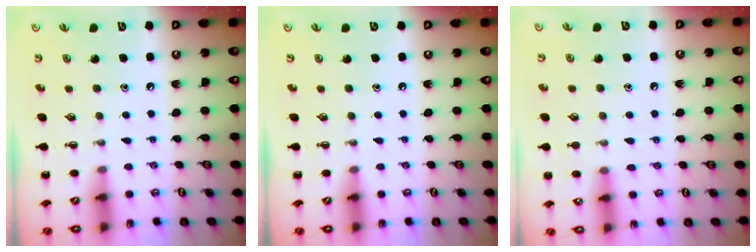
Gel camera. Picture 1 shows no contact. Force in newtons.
{"total": 0.0}
{"total": 6.5, "press": 6.2, "slide": 1.9}